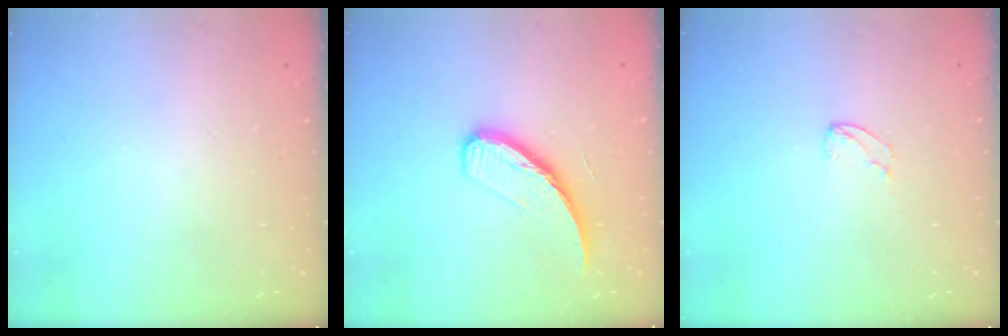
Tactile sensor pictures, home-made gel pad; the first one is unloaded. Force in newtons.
{"total": 10.5, "press": 10.5, "slide": 0.2}
{"total": 2.5, "press": 2.5, "slide": 0.2}